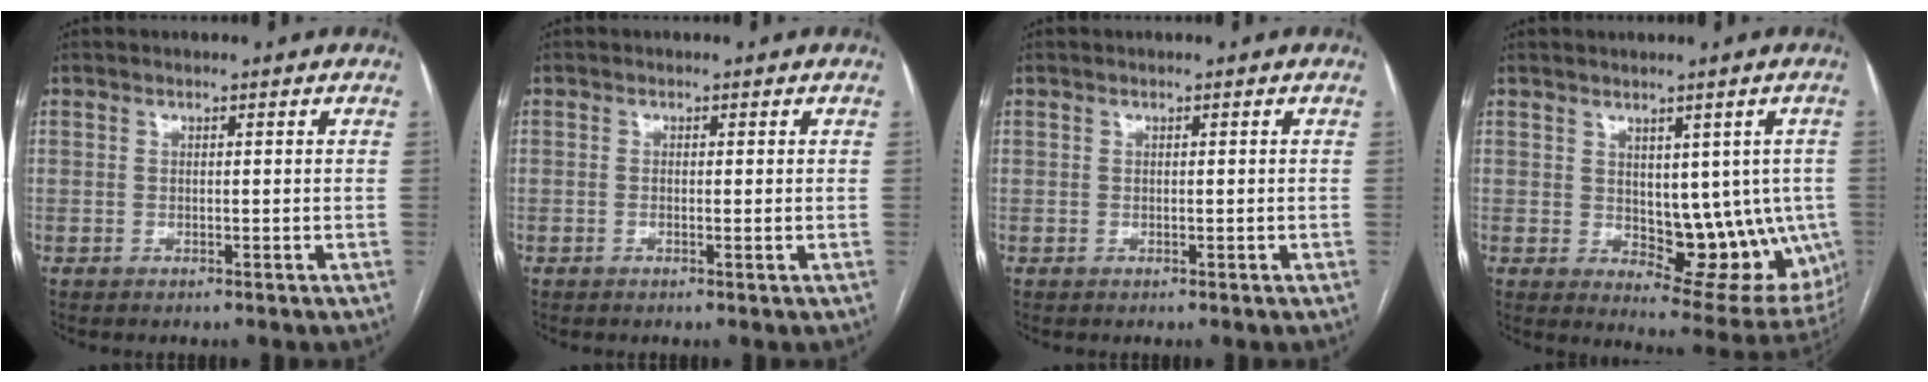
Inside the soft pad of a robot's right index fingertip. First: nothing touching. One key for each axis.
{"total": 0.9, "fx": -0.1, "fy": 0.2, "fz": 0.8, "tx": -0.014, "ty": -0.002, "tz": -0.002}
{"total": 0.0}
{"total": 13.0, "fx": -0.4, "fy": 6.8, "fz": 11.1, "tx": -0.116, "ty": 0.001, "tz": 0.015}